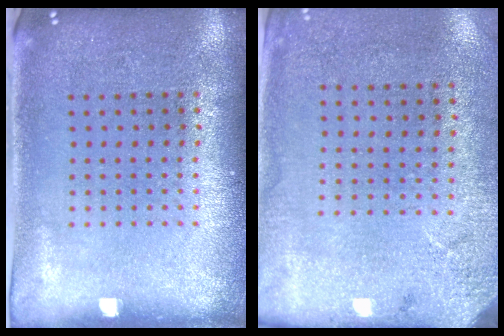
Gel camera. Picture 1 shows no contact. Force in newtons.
{"total": 2.7, "press": 2.2, "slide": 1.5}